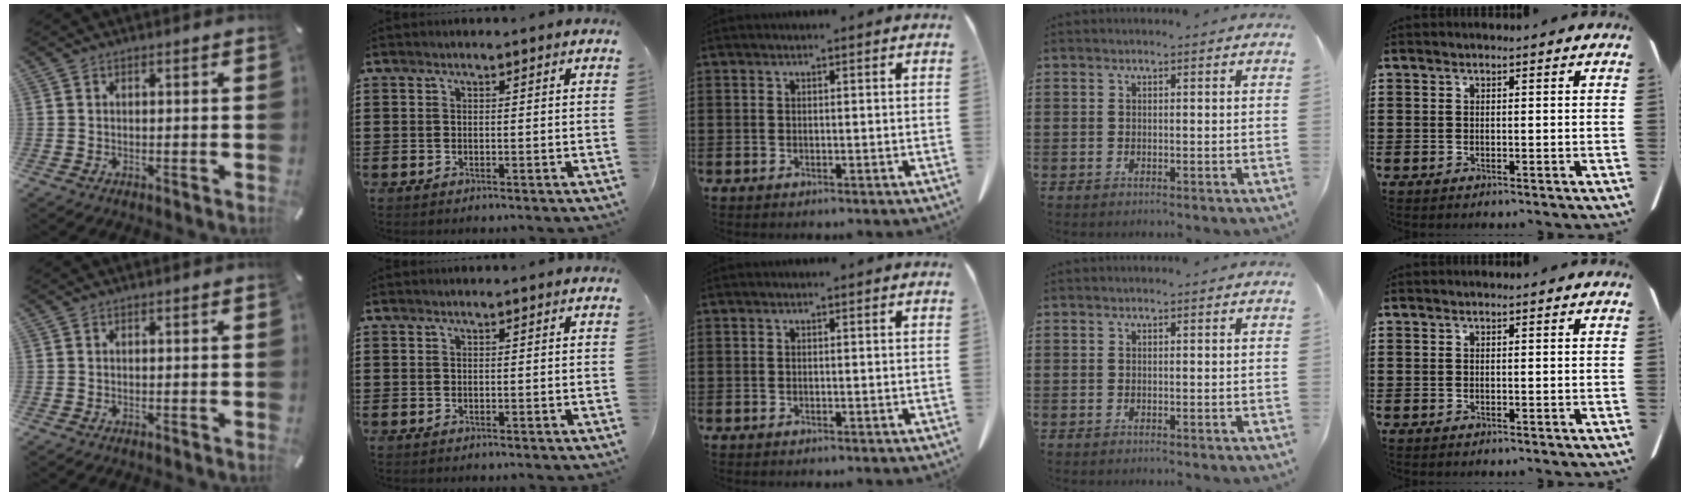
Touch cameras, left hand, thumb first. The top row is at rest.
{}